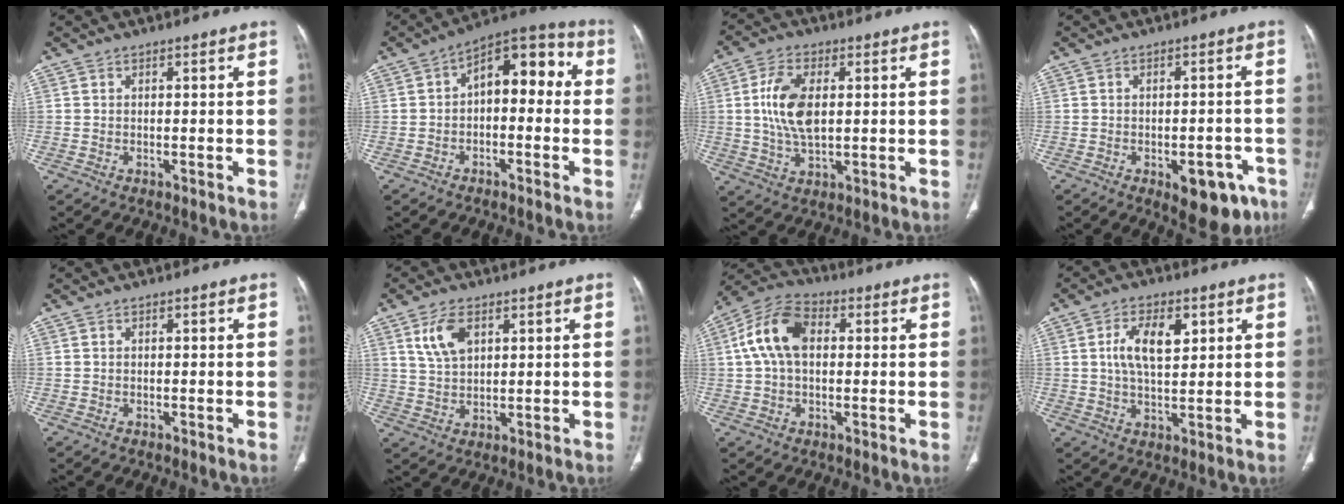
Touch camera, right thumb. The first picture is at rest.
{"total": 11.2, "force": [0.2, 6.5, 9.2], "torque": [-0.088, 0.048, -0.012]}
{"total": 10.0, "force": [1.2, 5.3, 8.3], "torque": [-0.168, -0.002, 0.028]}
{"total": 9.5, "force": [-4.9, 4.7, 6.6], "torque": [-0.052, 0.022, -0.052]}
{"total": 0.0}
{"total": 6.6, "force": [3.0, 3.7, 4.6], "torque": [-0.080, -0.008, 0.066]}
{"total": 11.2, "force": [1.7, 7.1, 8.5], "torque": [-0.165, 0.030, 0.027]}
{"total": 8.3, "force": [2.5, 4.2, 6.8], "torque": [-0.113, -0.004, 0.047]}